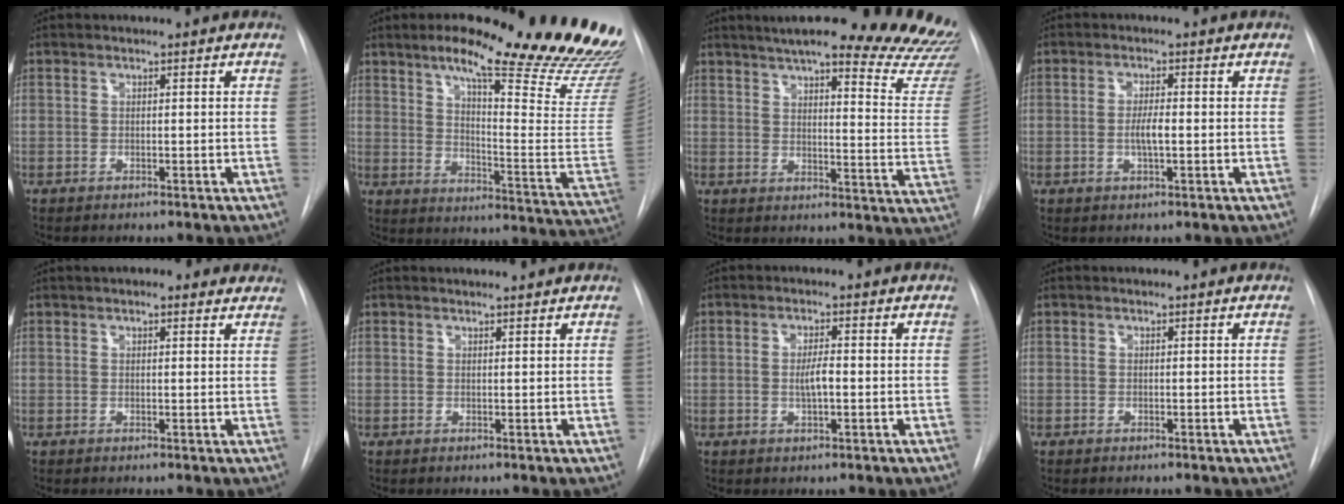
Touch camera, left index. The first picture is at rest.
{"total": 28.2, "force": [21.7, 2.4, 17.9], "torque": [-0.185, -0.078, 0.276]}
{"total": 28.4, "force": [24.7, 3.2, 13.6], "torque": [-0.163, -0.090, 0.283]}
{"total": 2.7, "force": [-0.3, 0.4, 2.7], "torque": [-0.052, -0.001, -0.006]}
{"total": 6.2, "force": [5.1, 2.0, 2.9], "torque": [-0.032, 0.021, 0.059]}
{"total": 2.8, "force": [2.7, 0.1, 0.7], "torque": [-0.012, 0.011, 0.034]}
{"total": 2.7, "force": [-0.2, 0.5, 2.7], "torque": [-0.051, 0.000, -0.004]}
{"total": 0.0}